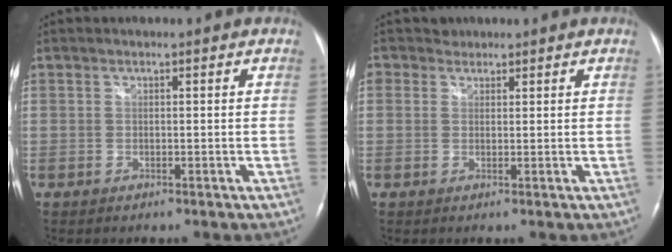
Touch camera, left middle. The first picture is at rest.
{"total": 1.9, "force": [1.2, 1.4, -0.2], "torque": [0.008, 0.011, 0.017]}